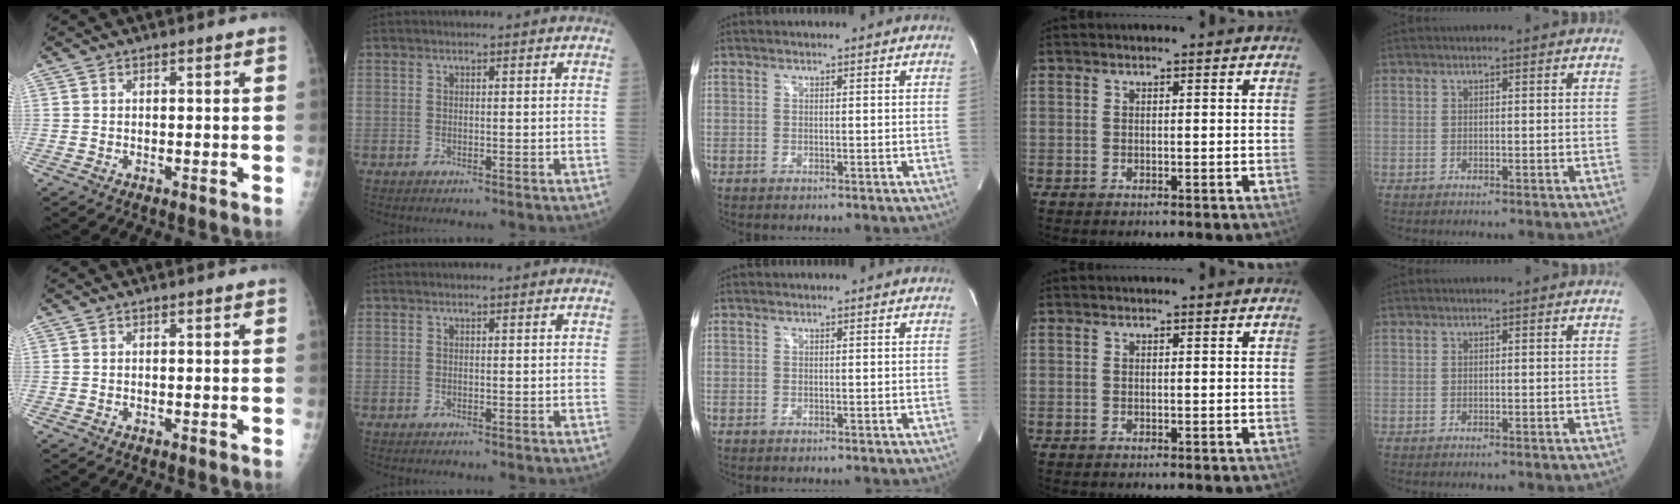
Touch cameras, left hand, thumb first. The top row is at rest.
{}